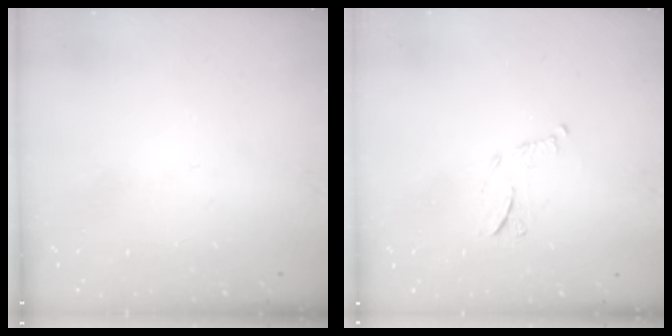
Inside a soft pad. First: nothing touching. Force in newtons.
{"total": 7.5, "press": 7.4, "slide": 0.3}